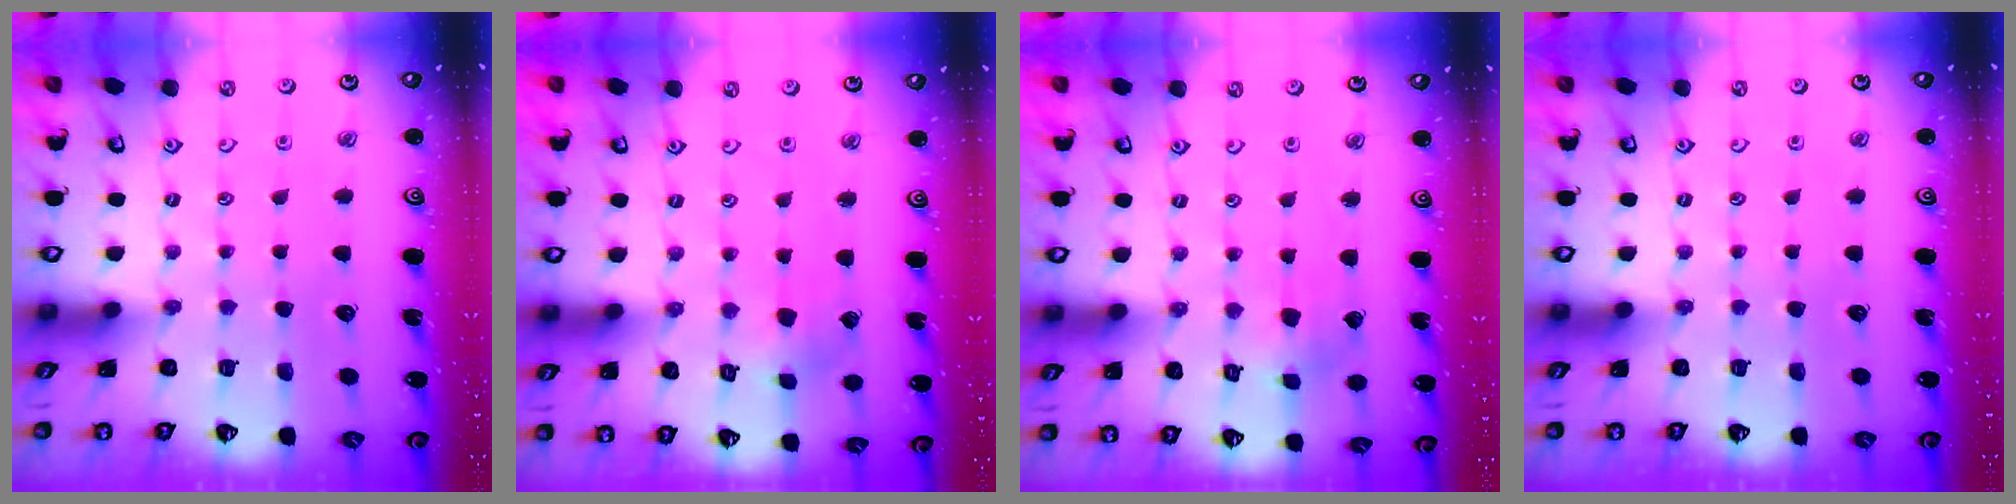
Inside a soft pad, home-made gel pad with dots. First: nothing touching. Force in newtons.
{"total": 2.6, "press": 2.6, "slide": 0.3}
{"total": 2.6, "press": 2.6, "slide": 0.2}
{"total": 0.0}